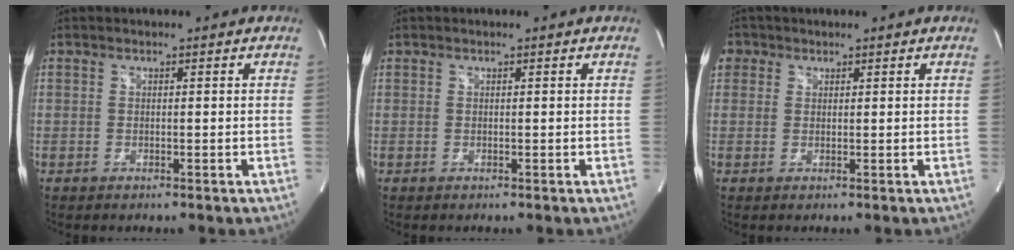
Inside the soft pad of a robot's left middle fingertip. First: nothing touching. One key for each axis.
{"total": 0.0}
{"total": 2.9, "fx": 1.3, "fy": 2.6, "fz": 0.4, "tx": 0.000, "ty": 0.013, "tz": 0.022}